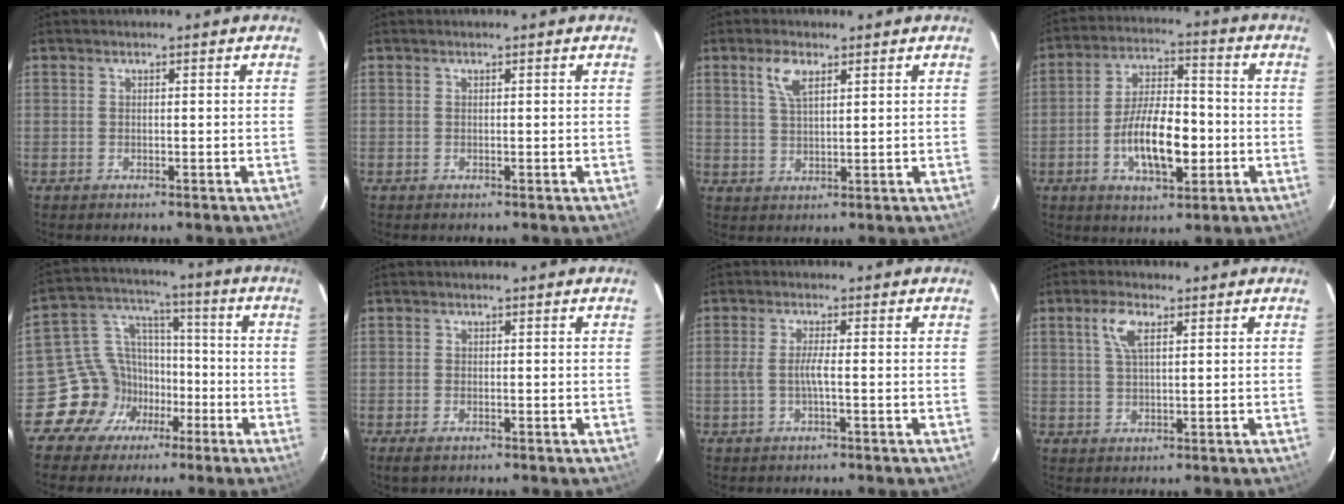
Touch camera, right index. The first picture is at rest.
{"total": 0.0}
{"total": 4.6, "force": [2.5, 1.8, 3.4], "torque": [-0.066, 0.007, 0.050]}
{"total": 12.6, "force": [-3.4, 5.3, 10.9], "torque": [-0.209, 0.006, -0.054]}
{"total": 11.3, "force": [-5.6, 9.7, 1.3], "torque": [-0.029, 0.057, -0.090]}
{"total": 2.2, "force": [-1.5, 0.9, 1.3], "torque": [-0.029, -0.007, -0.029]}
{"total": 2.8, "force": [-0.7, -0.2, 2.7], "torque": [-0.053, 0.002, -0.013]}
{"total": 4.7, "force": [2.0, 1.8, 3.8], "torque": [-0.075, 0.009, 0.039]}